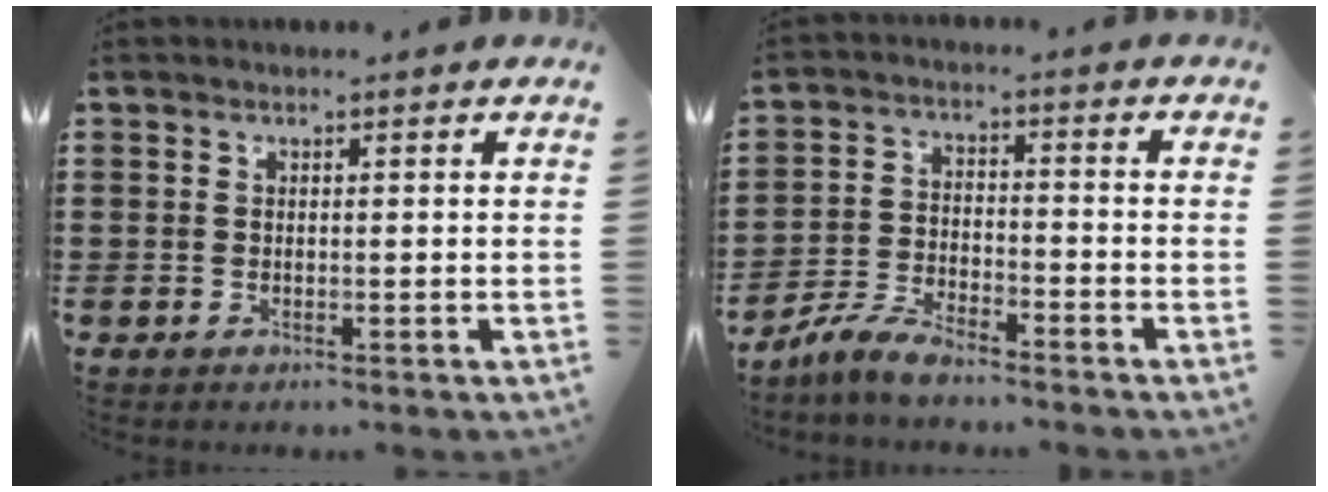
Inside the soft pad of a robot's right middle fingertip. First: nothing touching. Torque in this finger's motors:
{"motor_torque": [2.14, 0.00, 0.32, 0.08]}